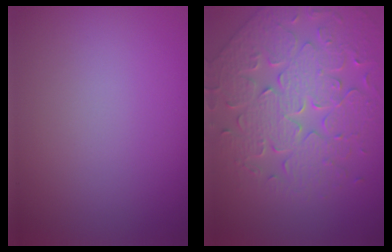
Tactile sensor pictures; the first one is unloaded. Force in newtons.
{"total": 5.6, "press": 5.2, "slide": 2.2}